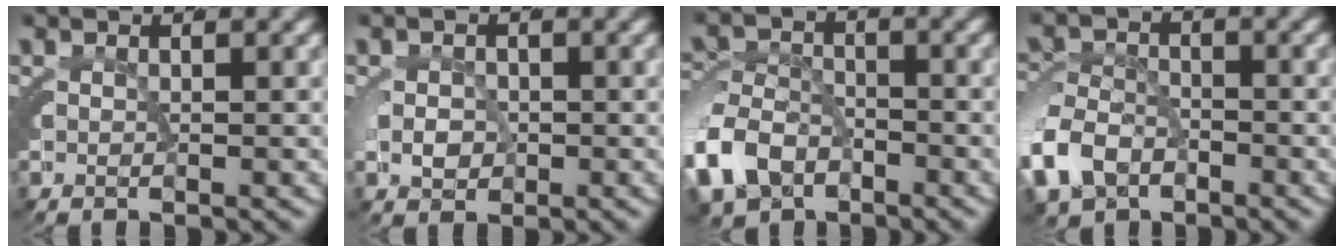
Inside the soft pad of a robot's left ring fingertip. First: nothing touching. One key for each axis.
{"total": 1.3, "fx": -0.4, "fy": 1.0, "fz": 0.7, "tx": -0.015, "ty": -0.004, "tz": -0.004}
{"total": 6.1, "fx": -2.8, "fy": 4.6, "fz": 2.8, "tx": -0.072, "ty": -0.021, "tz": -0.045}
{"total": 4.8, "fx": -2.3, "fy": 3.5, "fz": 2.3, "tx": -0.059, "ty": -0.015, "tz": -0.035}